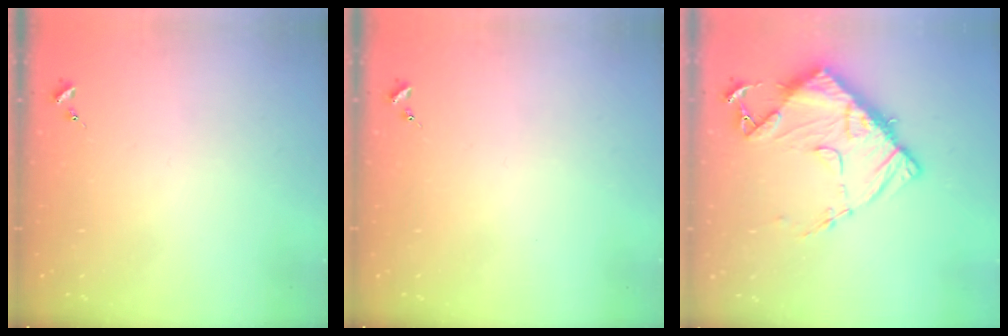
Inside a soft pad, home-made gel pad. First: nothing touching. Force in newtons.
{"total": 0.0}
{"total": 13.3, "press": 13.2, "slide": 1.3}